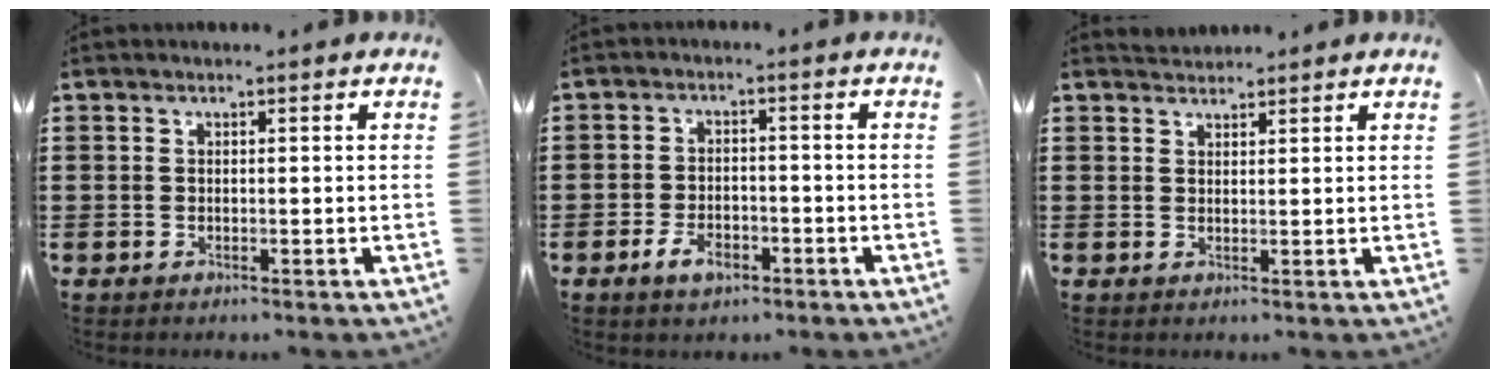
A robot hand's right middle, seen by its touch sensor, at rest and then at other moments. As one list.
[{"total": 4.0, "force": [-2.3, 1.7, 2.8], "torque": [-0.054, -0.001, -0.044]}, {"total": 1.7, "force": [1.6, 0.1, -0.4], "torque": [0.002, 0.001, 0.033]}]